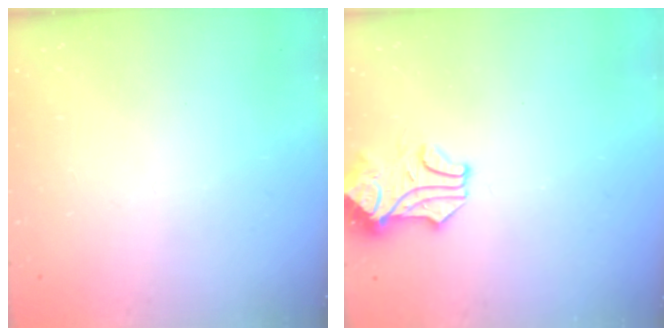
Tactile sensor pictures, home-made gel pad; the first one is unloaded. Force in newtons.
{"total": 0.5, "press": 0.5, "slide": 0.1}